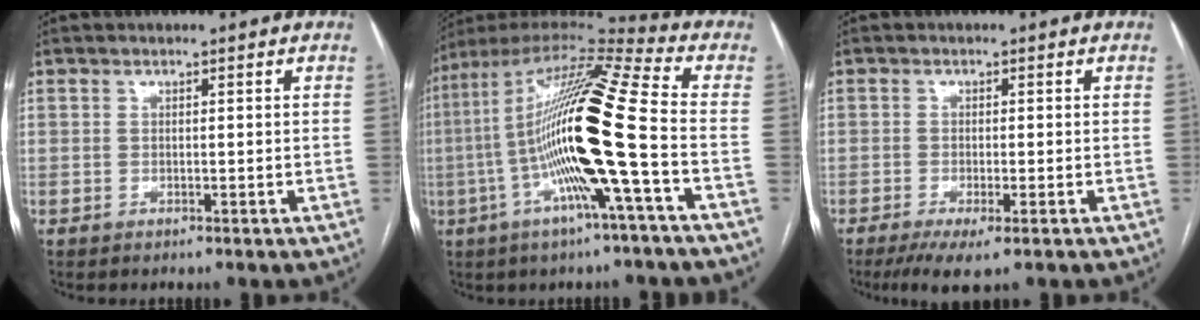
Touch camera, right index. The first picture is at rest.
{"total": 21.3, "force": [-3.7, 0.2, 21.0], "torque": [-0.403, 0.000, -0.082]}
{"total": 5.1, "force": [-3.1, 0.7, 4.0], "torque": [-0.066, -0.014, -0.050]}